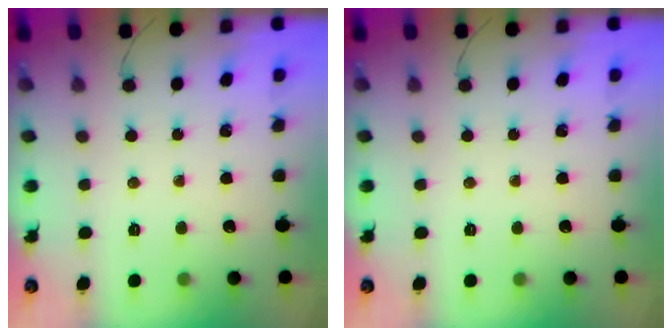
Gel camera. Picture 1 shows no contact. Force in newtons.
{"total": 0.0}